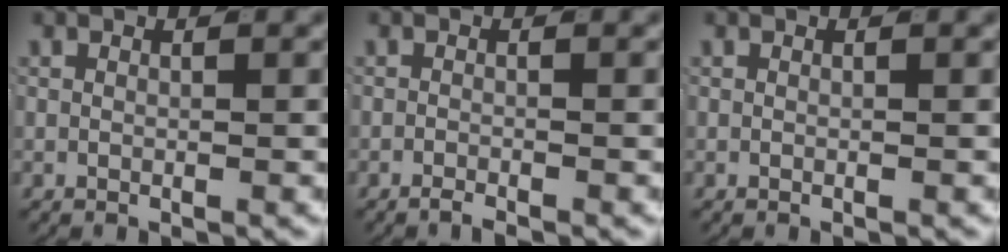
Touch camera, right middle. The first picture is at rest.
{"total": 1.5, "force": [-1.4, 0.3, 0.4], "torque": [-0.007, -0.002, -0.025]}
{"total": 0.0}